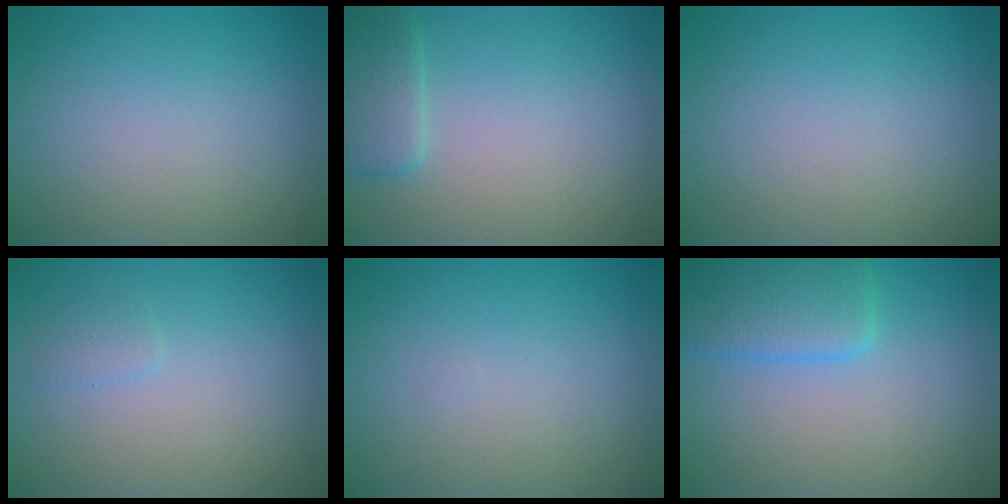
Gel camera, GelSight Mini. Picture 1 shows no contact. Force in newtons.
{"total": 2.5, "press": 2.5, "slide": 0.2}
{"total": 0.0}
{"total": 0.8, "press": 0.8, "slide": 0.0}
{"total": 0.0}
{"total": 4.5, "press": 4.5, "slide": 0.1}